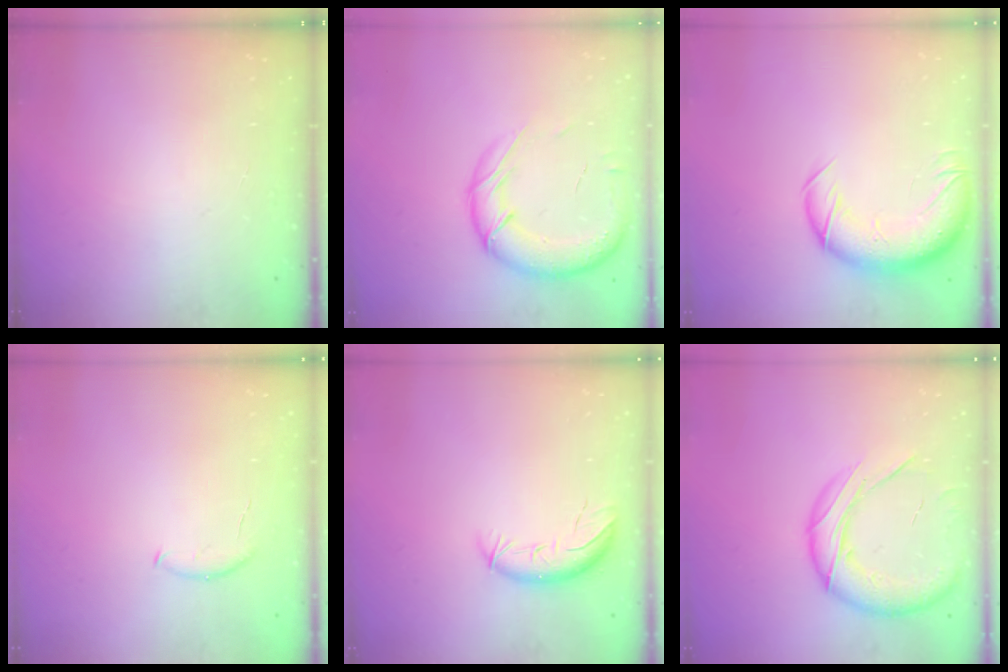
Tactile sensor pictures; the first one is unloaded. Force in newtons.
{"total": 19.3, "press": 18.8, "slide": 4.3}
{"total": 13.3, "press": 12.8, "slide": 3.6}
{"total": 5.3, "press": 5.2, "slide": 0.6}
{"total": 9.6, "press": 9.3, "slide": 2.5}
{"total": 18.1, "press": 17.9, "slide": 2.8}